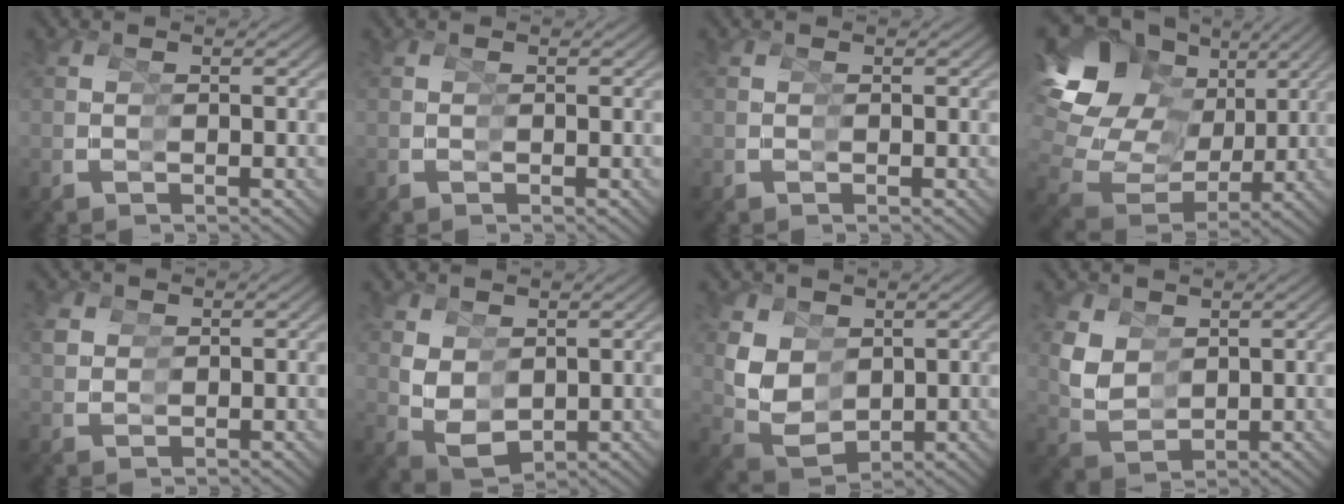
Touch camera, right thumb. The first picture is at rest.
{"total": 0.0}
{"total": 0.0}
{"total": 13.2, "force": [3.9, 9.6, 8.1], "torque": [-0.154, 0.013, 0.055]}
{"total": 2.0, "force": [1.7, 0.6, -0.9], "torque": [0.011, 0.003, 0.031]}
{"total": 5.6, "force": [0.5, 4.3, 3.6], "torque": [-0.087, -0.021, 0.024]}
{"total": 6.7, "force": [1.3, 5.4, 3.7], "torque": [-0.110, -0.024, 0.033]}
{"total": 4.2, "force": [1.8, 3.3, 1.7], "torque": [-0.069, -0.017, 0.040]}